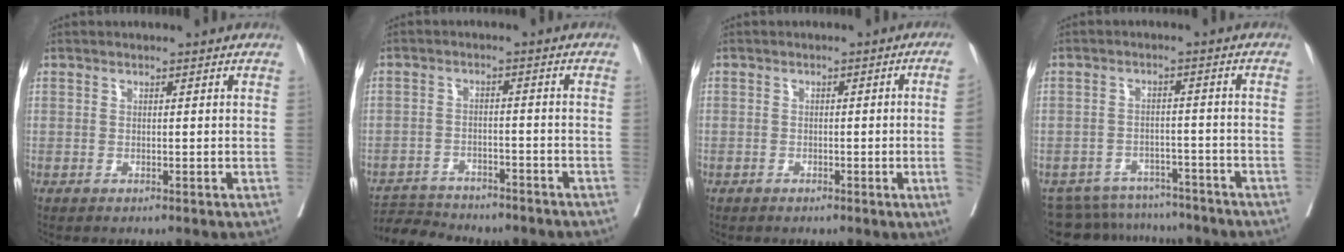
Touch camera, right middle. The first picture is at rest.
{"total": 9.5, "force": [-8.9, 2.7, 2.1], "torque": [-0.036, 0.014, -0.128]}
{"total": 4.0, "force": [-0.9, -0.7, 3.8], "torque": [-0.044, 0.002, -0.012]}
{"total": 11.9, "force": [-11.0, 4.2, 1.4], "torque": [-0.024, 0.014, -0.143]}